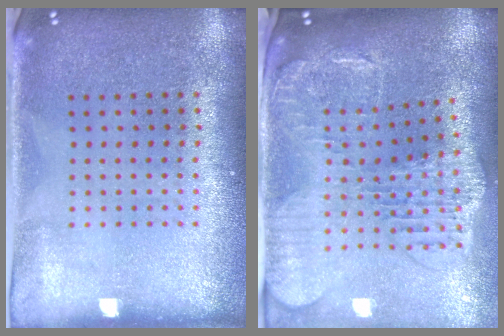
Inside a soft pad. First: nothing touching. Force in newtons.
{"total": 2.5, "press": 2.2, "slide": 1.2}